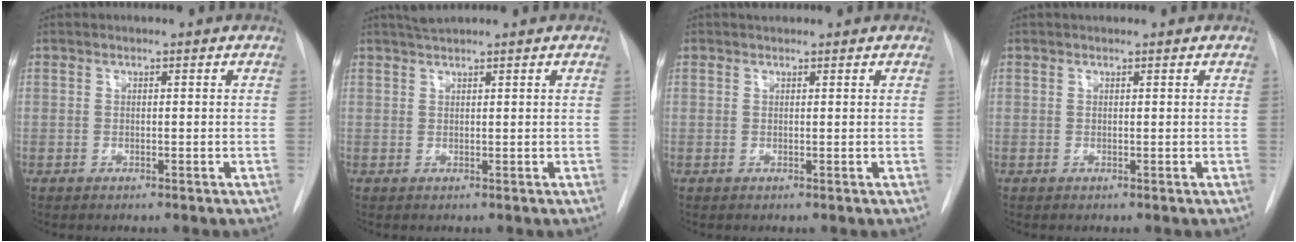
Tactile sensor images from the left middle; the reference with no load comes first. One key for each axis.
{"total": 1.4, "fx": 1.3, "fy": 0.3, "fz": 0.3, "tx": -0.012, "ty": 0.008, "tz": 0.025}
{"total": 1.3, "fx": 1.1, "fy": 0.5, "fz": 0.1, "tx": -0.010, "ty": 0.016, "tz": 0.020}
{"total": 0.8, "fx": 0.8, "fy": 0.3, "fz": 0.1, "tx": -0.011, "ty": 0.013, "tz": 0.016}